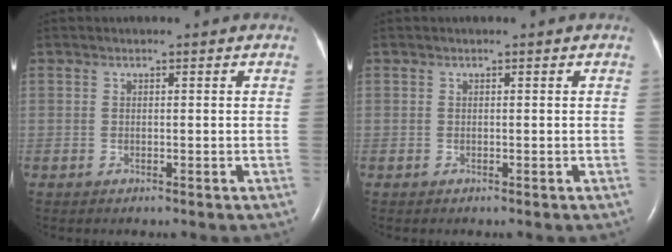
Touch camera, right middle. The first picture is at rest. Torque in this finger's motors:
{"motor_torque": [0.01, 0.00, 0.06, 0.01]}